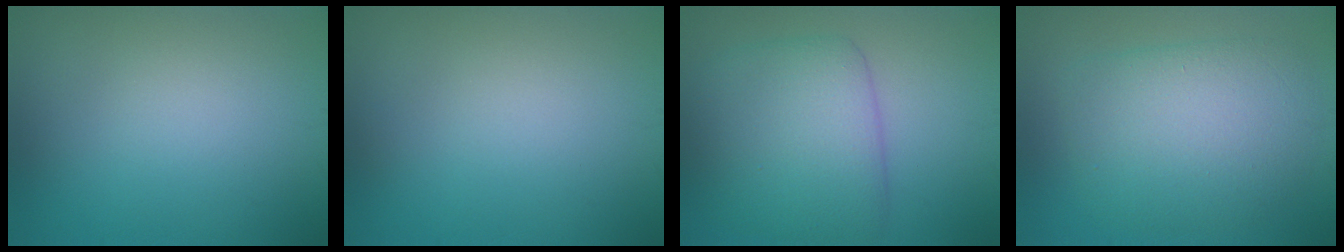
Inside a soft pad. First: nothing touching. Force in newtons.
{"total": 0.0}
{"total": 6.7, "press": 6.7, "slide": 0.1}
{"total": 6.0, "press": 6.0, "slide": 0.2}